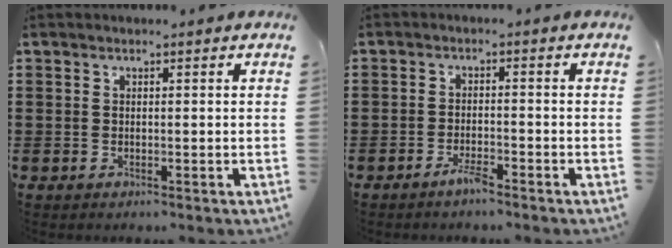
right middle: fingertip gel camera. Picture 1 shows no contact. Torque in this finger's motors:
{"motor_torque": [2.14, 0.00, 0.16, 0.06]}